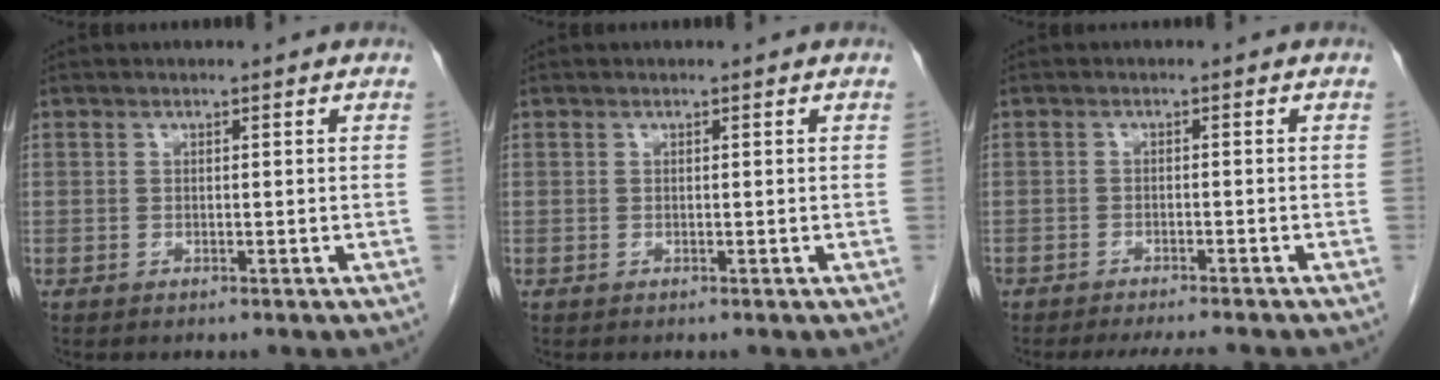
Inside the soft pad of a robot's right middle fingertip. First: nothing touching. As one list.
[{"total": 0.0}, {"total": 5.7, "force": [-5.1, 0.8, 2.4], "torque": [-0.026, -0.008, -0.075]}]